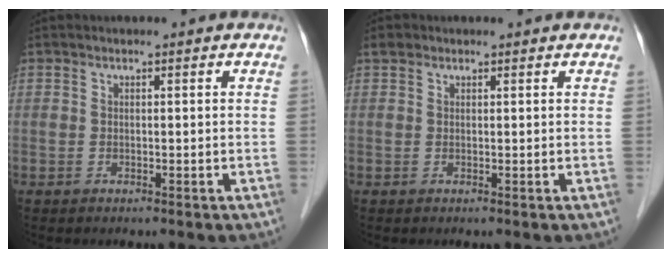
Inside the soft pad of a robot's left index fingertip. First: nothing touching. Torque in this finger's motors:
{"motor_torque": [0.62, 0.21, 0.04, -0.01]}